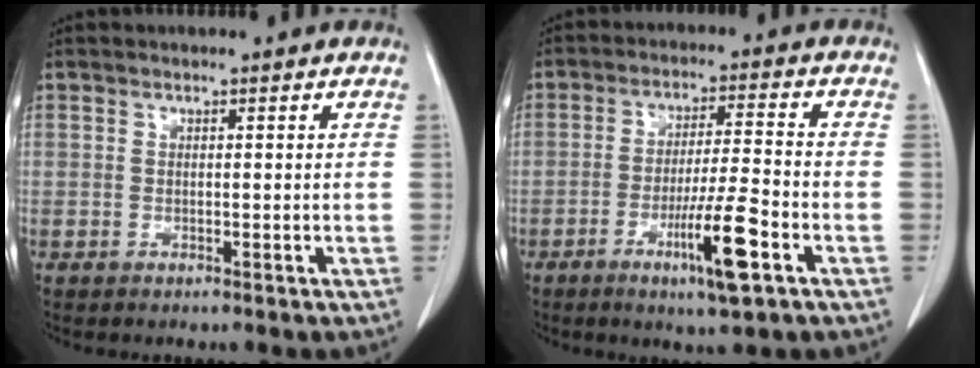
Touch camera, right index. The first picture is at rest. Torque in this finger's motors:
{"motor_torque": [1.74, -0.40, 0.86, 0.19]}